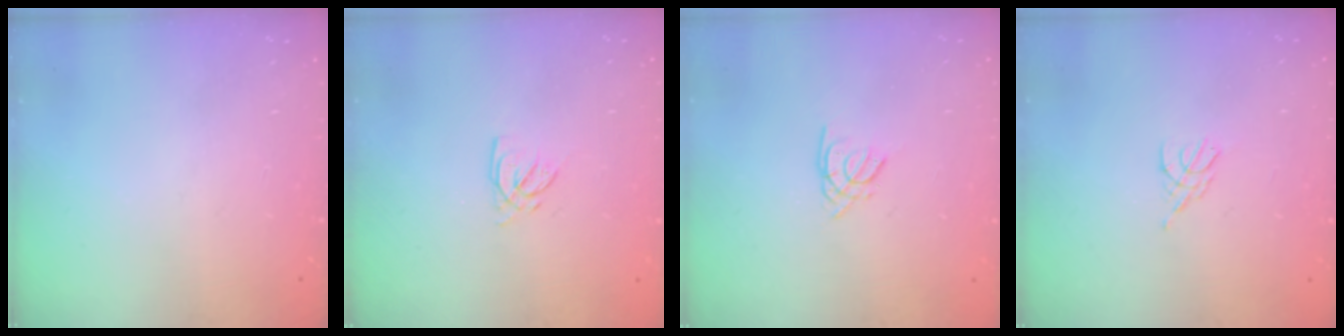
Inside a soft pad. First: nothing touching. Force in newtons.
{"total": 2.5, "press": 2.5, "slide": 0.3}
{"total": 1.3, "press": 1.3, "slide": 0.4}
{"total": 3.4, "press": 3.3, "slide": 0.5}